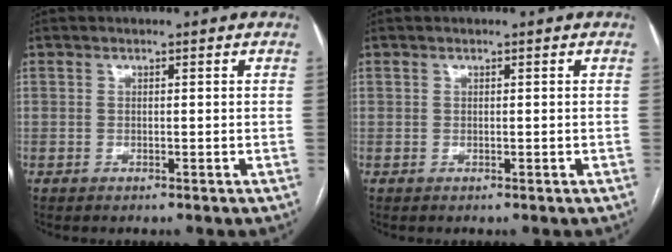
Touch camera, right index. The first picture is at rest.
{"total": 0.0}